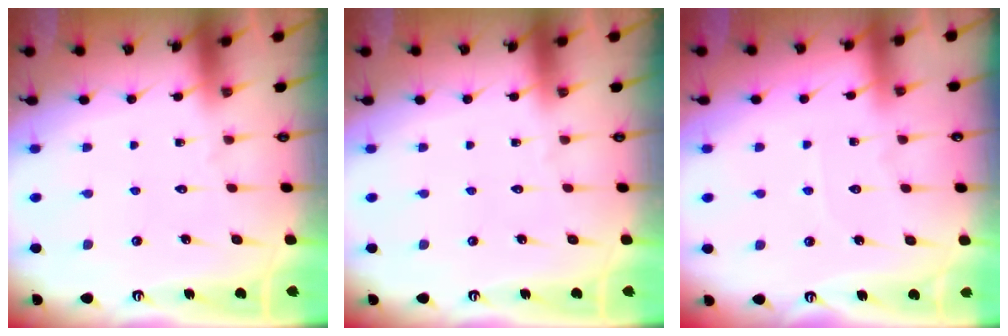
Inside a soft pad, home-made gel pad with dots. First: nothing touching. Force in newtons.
{"total": 0.0}
{"total": 2.2, "press": 2.2, "slide": 0.4}